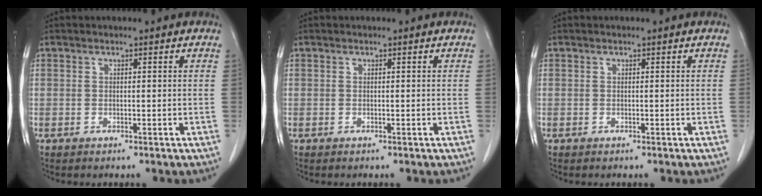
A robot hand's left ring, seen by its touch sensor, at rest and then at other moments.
{"total": 0.0}
{"total": 0.0}